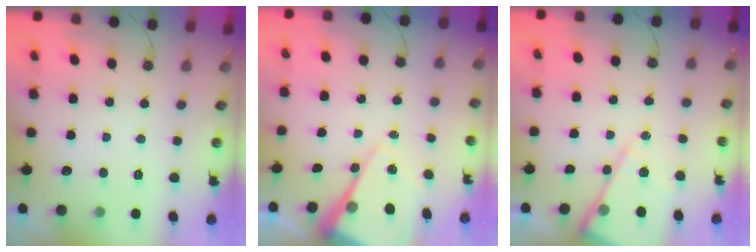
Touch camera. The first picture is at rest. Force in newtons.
{"total": 11.4, "press": 11.4, "slide": 1.0}
{"total": 11.7, "press": 11.7, "slide": 1.1}